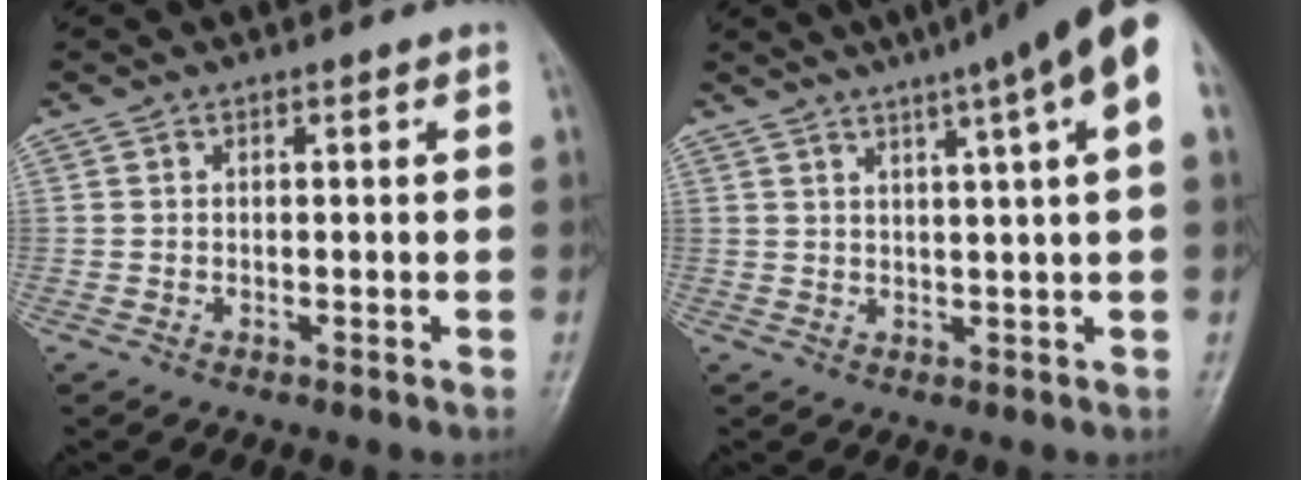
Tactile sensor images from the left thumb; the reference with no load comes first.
{"total": 12.8, "force": [6.5, 0.6, 11.0], "torque": [-0.156, 0.014, 0.078]}